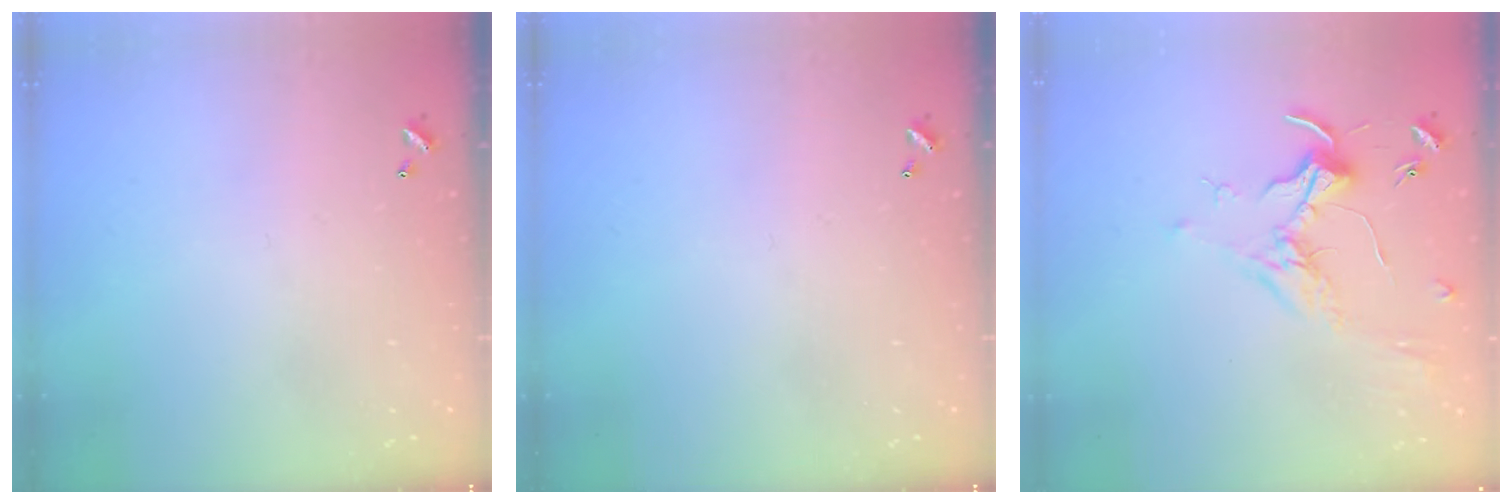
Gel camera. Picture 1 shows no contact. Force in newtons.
{"total": 0.0}
{"total": 1.7, "press": 1.5, "slide": 0.7}